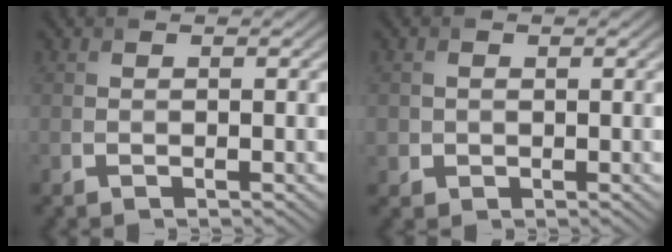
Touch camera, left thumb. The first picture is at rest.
{"total": 1.5, "force": [-0.1, 1.5, 0.1], "torque": [-0.013, -0.006, -0.007]}